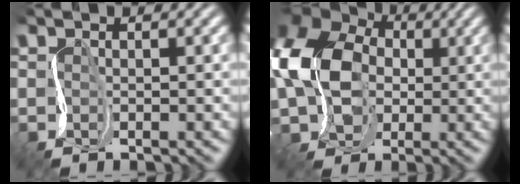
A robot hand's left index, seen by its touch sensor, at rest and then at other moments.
{"total": 12.2, "force": [1.5, 9.7, 7.3], "torque": [-0.141, 0.007, 0.014]}